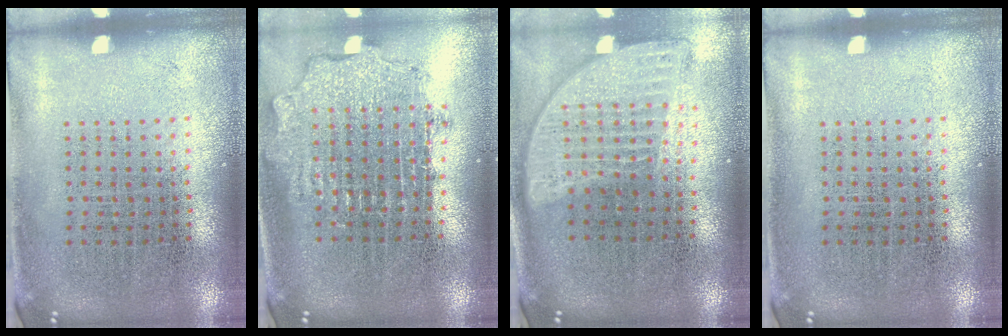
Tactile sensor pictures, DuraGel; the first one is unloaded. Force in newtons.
{"total": 1.9, "press": 1.5, "slide": 1.1}
{"total": 2.0, "press": 1.6, "slide": 1.1}
{"total": 0.0}